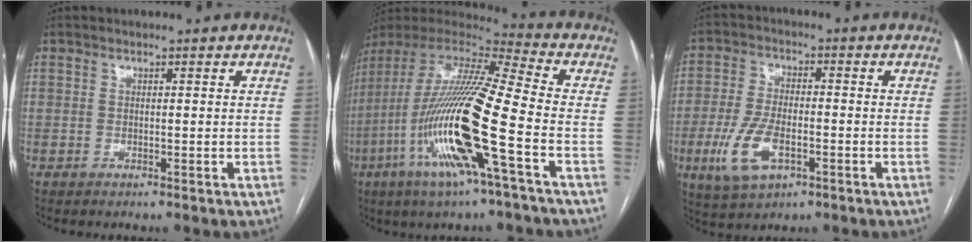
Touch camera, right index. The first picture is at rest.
{"total": 22.6, "force": [-6.8, 1.3, 21.5], "torque": [-0.457, -0.031, -0.134]}
{"total": 9.4, "force": [-3.5, 4.5, 7.5], "torque": [-0.170, -0.003, -0.059]}